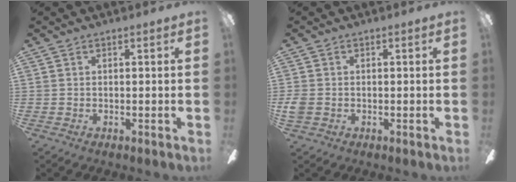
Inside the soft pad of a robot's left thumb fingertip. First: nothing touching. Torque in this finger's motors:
{"motor_torque": [-0.07, 0.07, 0.10, -0.14, 0.00]}